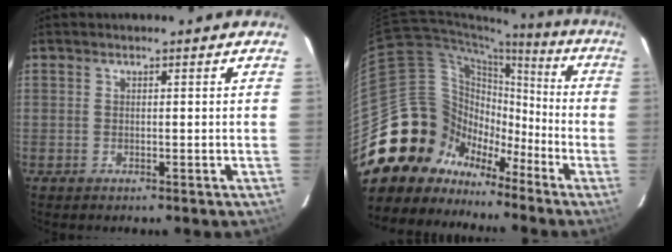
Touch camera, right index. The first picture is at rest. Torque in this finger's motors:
{"motor_torque": [1.04, -1.10, 0.56, -0.02]}